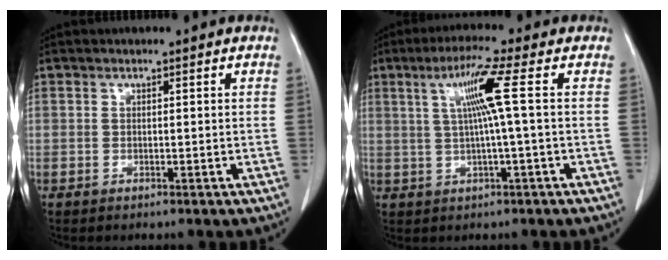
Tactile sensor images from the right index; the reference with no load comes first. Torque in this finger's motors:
{"motor_torque": [0.67, 0.03, 0.31, 0.06]}